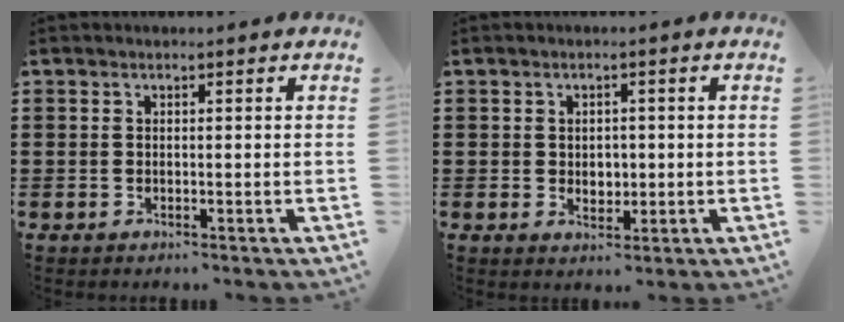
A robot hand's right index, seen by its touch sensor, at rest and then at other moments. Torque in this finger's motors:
{"motor_torque": [0.94, 0.25, 0.04, 0.06]}